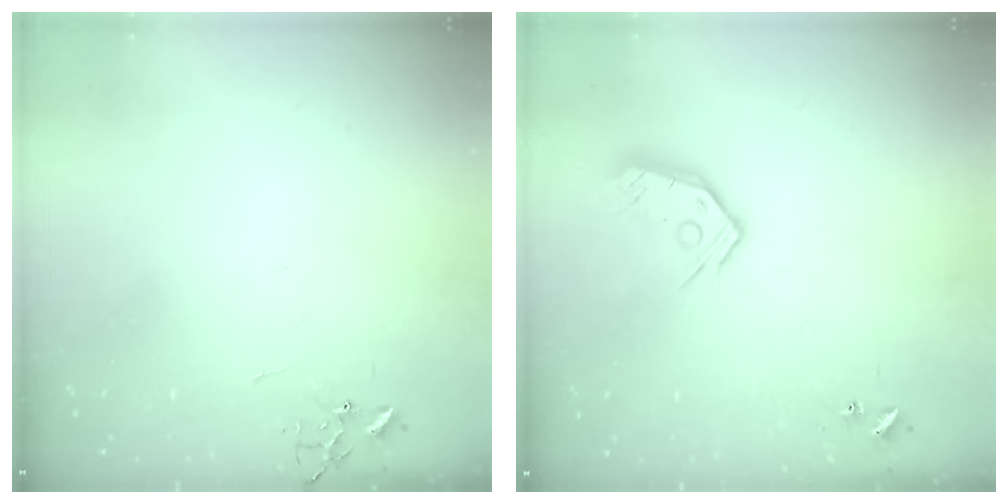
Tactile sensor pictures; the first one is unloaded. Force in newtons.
{"total": 11.0, "press": 10.9, "slide": 1.2}